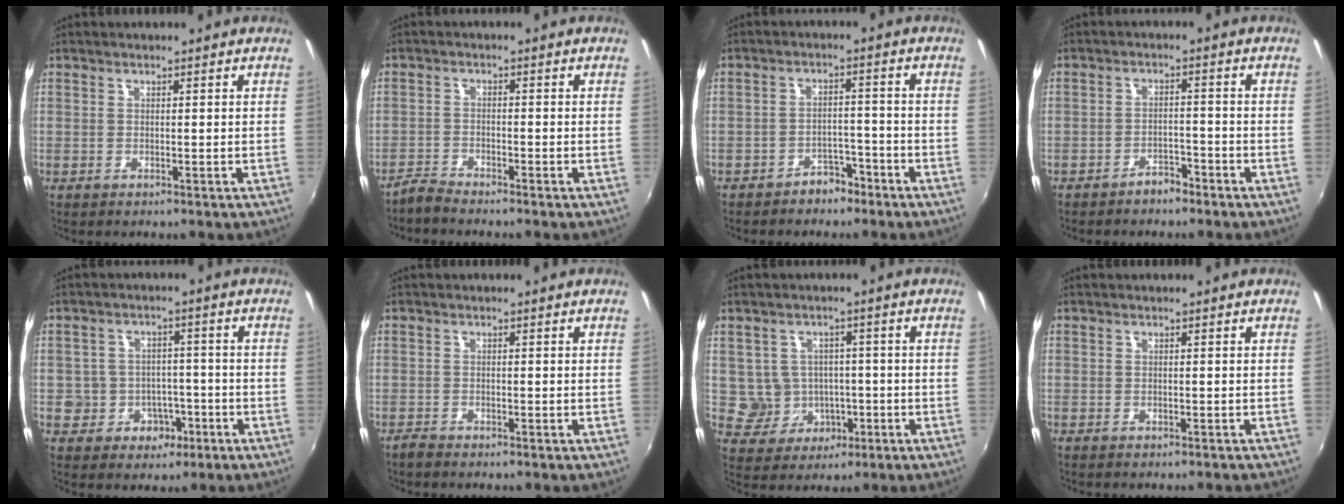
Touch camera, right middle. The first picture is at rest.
{"total": 2.8, "force": [-2.8, 0.1, 0.3], "torque": [-0.016, -0.005, -0.061]}
{"total": 4.6, "force": [-3.7, 2.4, 1.2], "torque": [-0.027, 0.016, -0.050]}
{"total": 3.3, "force": [-2.8, 1.3, 1.1], "torque": [-0.031, 0.008, -0.040]}
{"total": 6.9, "force": [-2.8, 6.1, 1.6], "torque": [-0.040, 0.024, -0.028]}
{"total": 1.5, "force": [-1.5, 0.3, 0.3], "torque": [-0.012, -0.003, -0.030]}
{"total": 6.5, "force": [-1.1, 6.3, 1.3], "torque": [-0.038, 0.015, -0.001]}
{"total": 1.6, "force": [-1.5, 0.4, 0.6], "torque": [-0.015, -0.009, -0.019]}